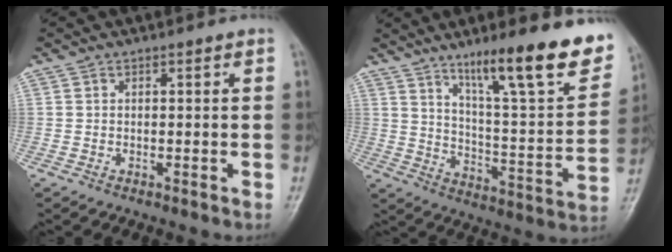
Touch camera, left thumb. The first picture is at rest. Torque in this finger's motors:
{"motor_torque": [1.17, 1.08, 1.48, -1.29, 0.12]}